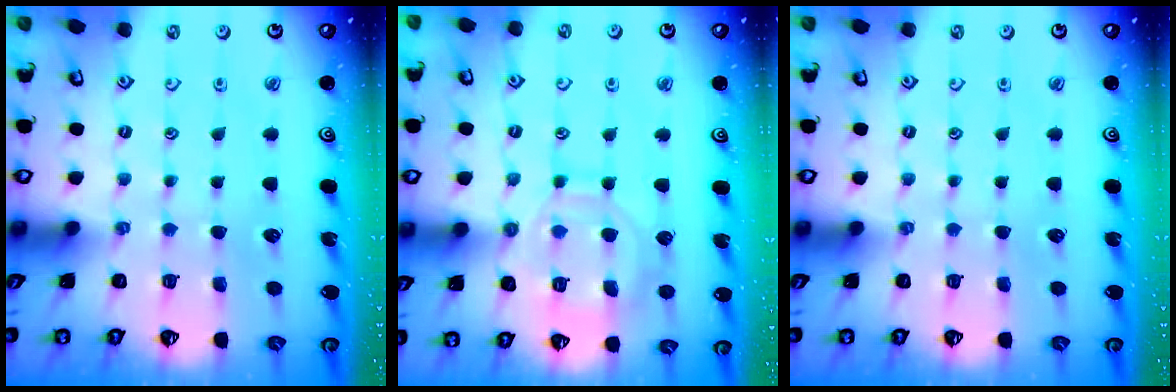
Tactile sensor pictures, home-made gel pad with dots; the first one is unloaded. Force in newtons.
{"total": 11.2, "press": 11.2, "slide": 1.0}
{"total": 0.0}